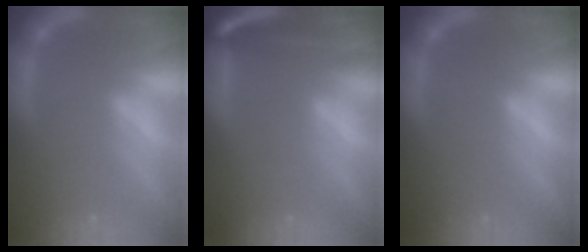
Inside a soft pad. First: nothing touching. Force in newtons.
{"total": 8.5}
{"total": 0.0}